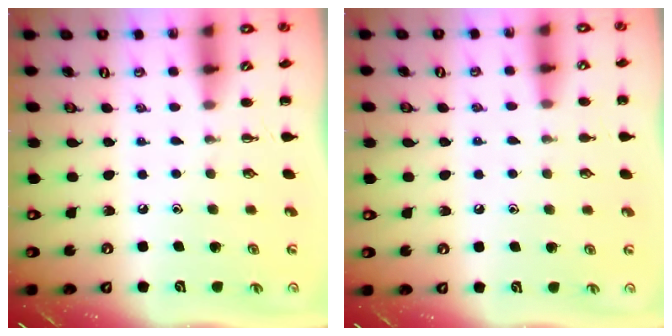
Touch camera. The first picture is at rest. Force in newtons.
{"total": 6.0, "press": 5.7, "slide": 1.9}